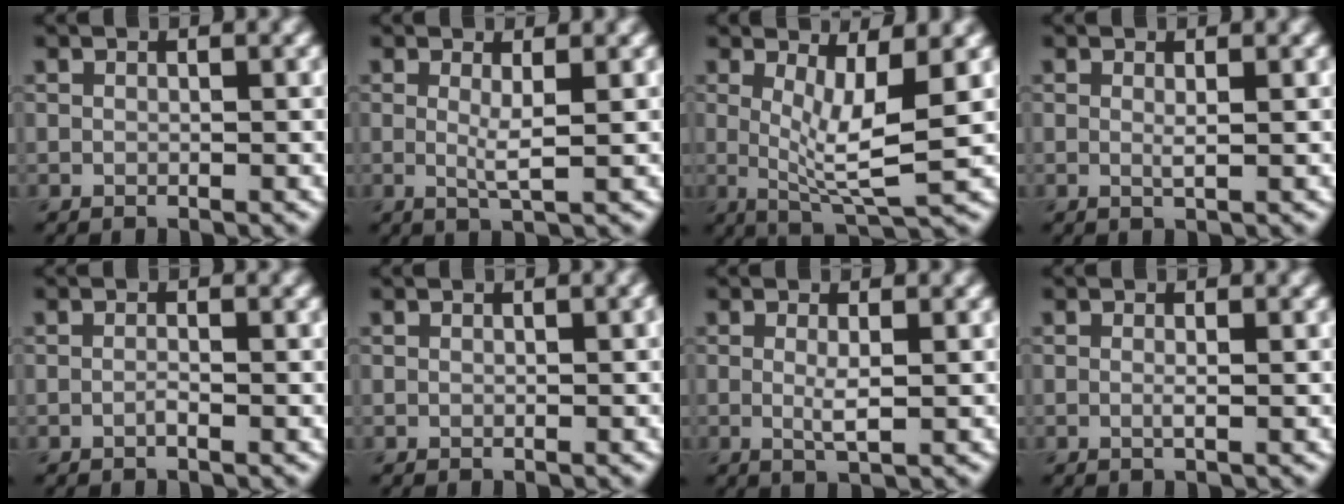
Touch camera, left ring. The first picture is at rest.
{"total": 1.8, "force": [0.1, 0.1, 1.8], "torque": [-0.040, -0.010, 0.003]}
{"total": 5.3, "force": [0.4, 1.2, 5.1], "torque": [-0.092, -0.014, 0.014]}
{"total": 0.7, "force": [0.0, 0.1, 0.7], "torque": [-0.015, -0.005, 0.000]}
{"total": 0.7, "force": [-0.6, 0.0, 0.4], "torque": [-0.013, -0.002, -0.010]}
{"total": 0.6, "force": [0.1, 0.2, 0.6], "torque": [-0.006, 0.007, -0.002]}
{"total": 1.6, "force": [-0.2, 0.2, 1.6], "torque": [-0.036, -0.006, -0.001]}
{"total": 0.8, "force": [-0.3, 0.1, 0.7], "torque": [-0.016, -0.004, -0.006]}